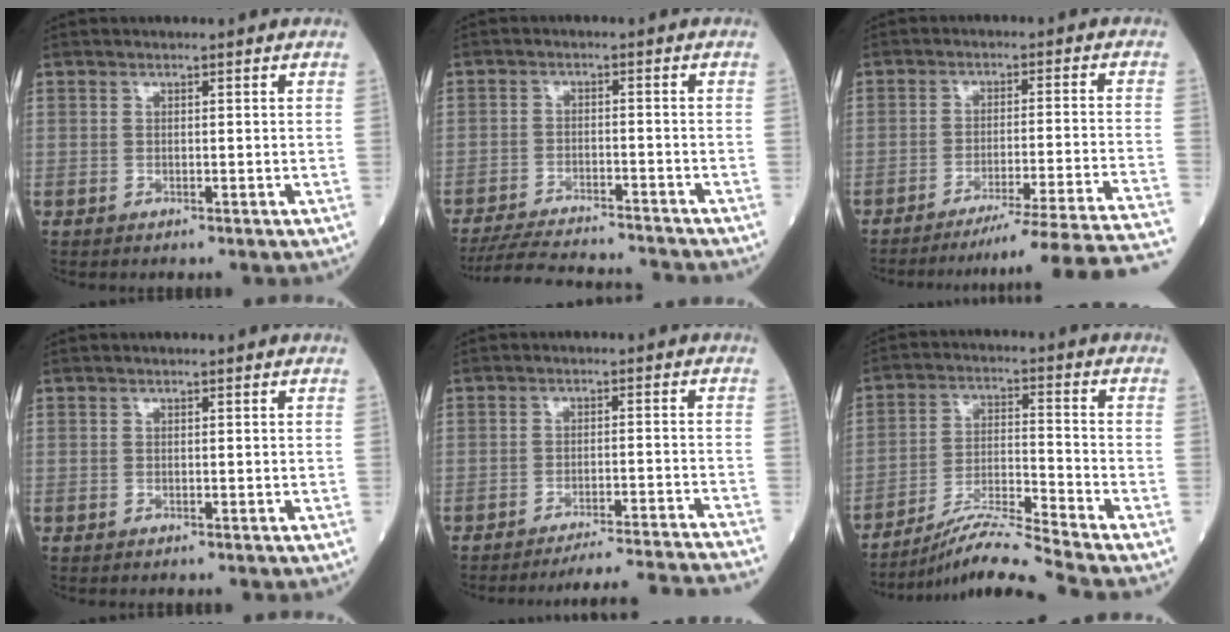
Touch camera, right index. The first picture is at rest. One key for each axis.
{"total": 12.3, "fx": -11.8, "fy": 1.4, "fz": 3.4, "tx": -0.057, "ty": -0.003, "tz": -0.173}
{"total": 22.4, "fx": -20.6, "fy": -3.8, "fz": 7.9, "tx": -0.042, "ty": -0.040, "tz": -0.269}
{"total": 0.0}
{"total": 15.3, "fx": -14.7, "fy": -2.7, "fz": 3.3, "tx": -0.019, "ty": -0.025, "tz": -0.192}
{"total": 9.7, "fx": -8.6, "fy": -2.6, "fz": 3.8, "tx": -0.068, "ty": -0.011, "tz": -0.155}